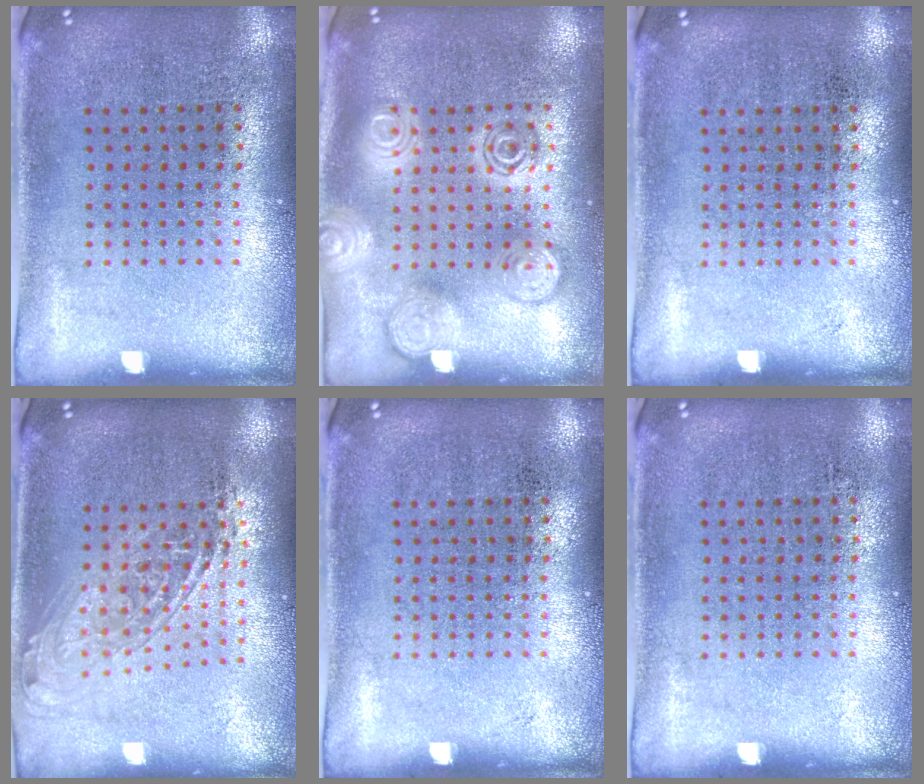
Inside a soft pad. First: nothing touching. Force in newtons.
{"total": 2.3, "press": 2.3, "slide": 0.4}
{"total": 0.0}
{"total": 1.6, "press": 1.3, "slide": 1.0}
{"total": 0.0}
{"total": 0.0}